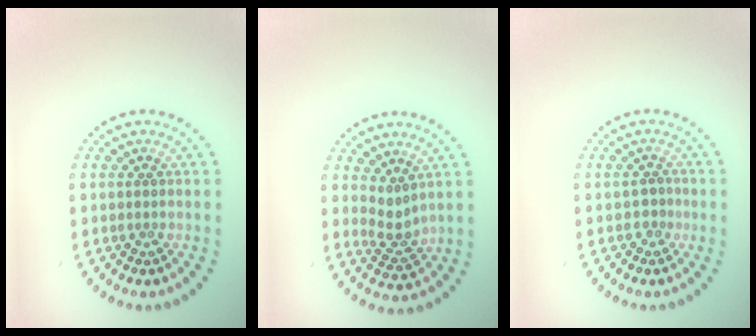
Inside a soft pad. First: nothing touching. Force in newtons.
{"total": 2.0, "press": 1.5, "slide": 1.4}
{"total": 1.1, "press": 0.8, "slide": 0.7}